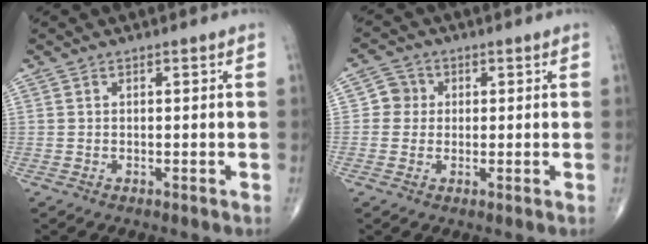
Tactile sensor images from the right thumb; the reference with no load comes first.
{"total": 3.7, "force": [0.3, 3.6, 0.7], "torque": [0.013, 0.007, -0.002]}